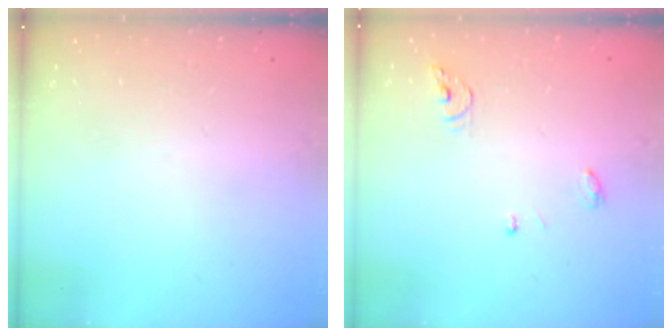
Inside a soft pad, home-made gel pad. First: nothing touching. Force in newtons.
{"total": 4.0, "press": 3.9, "slide": 0.4}